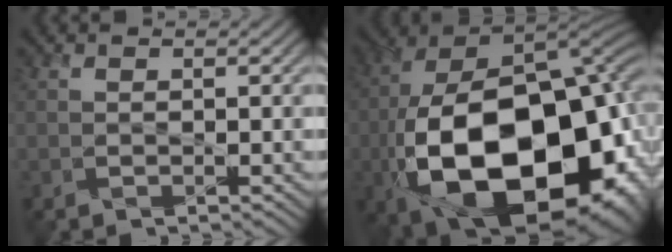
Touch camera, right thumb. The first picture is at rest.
{"total": 23.0, "force": [-7.2, 13.0, 17.5], "torque": [-0.364, -0.030, -0.102]}